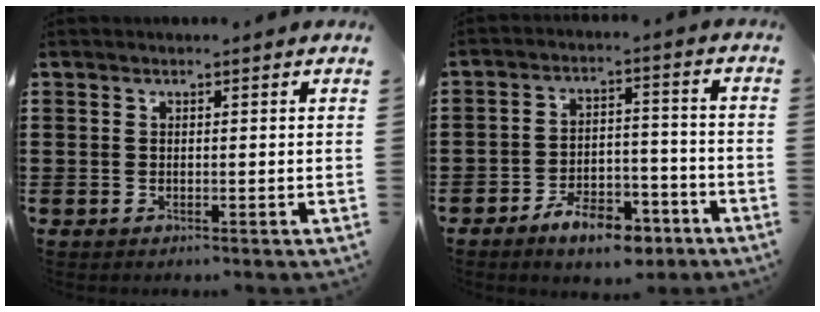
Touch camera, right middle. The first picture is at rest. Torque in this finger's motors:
{"motor_torque": [1.95, -0.19, 0.21, 0.13]}